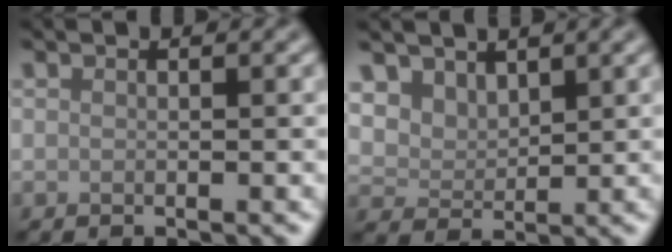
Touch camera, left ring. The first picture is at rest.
{"total": 3.3, "force": [2.4, 1.9, 1.2], "torque": [-0.033, -0.014, 0.057]}